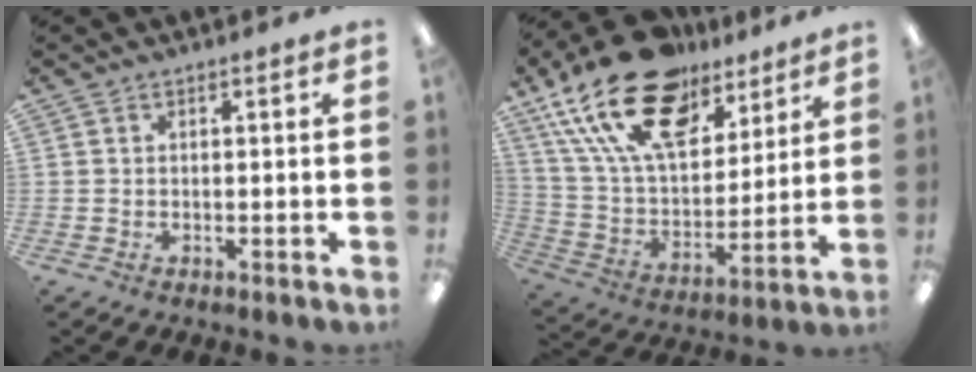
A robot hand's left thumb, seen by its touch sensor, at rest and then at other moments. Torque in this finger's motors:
{"motor_torque": [0.39, 0.75, 1.56, -1.21, 0.65]}